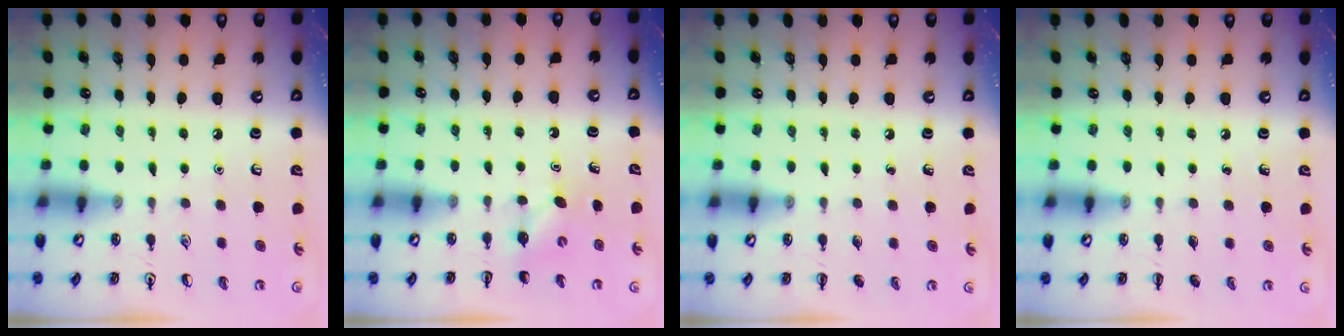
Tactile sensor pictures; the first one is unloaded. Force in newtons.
{"total": 3.8, "press": 3.7, "slide": 0.8}
{"total": 0.0}
{"total": 0.0}